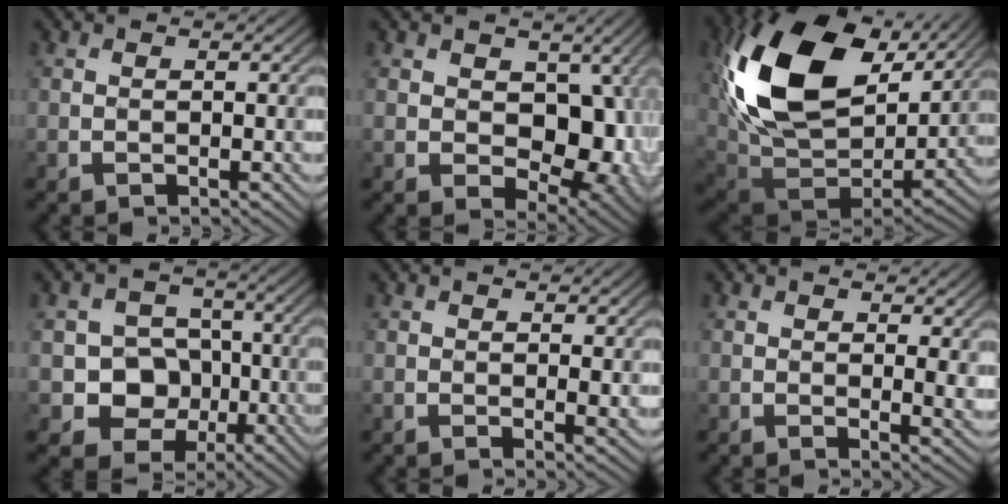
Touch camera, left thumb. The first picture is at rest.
{"total": 11.0, "force": [0.1, 7.7, 7.8], "torque": [-0.127, -0.019, 0.000]}
{"total": 19.7, "force": [6.4, 12.6, 13.6], "torque": [-0.337, 0.002, 0.134]}
{"total": 8.0, "force": [-2.3, 7.1, 2.9], "torque": [-0.054, -0.010, -0.067]}
{"total": 1.9, "force": [1.1, 1.1, 1.1], "torque": [-0.021, -0.005, 0.022]}
{"total": 4.3, "force": [2.1, 2.5, 2.8], "torque": [-0.052, -0.004, 0.041]}